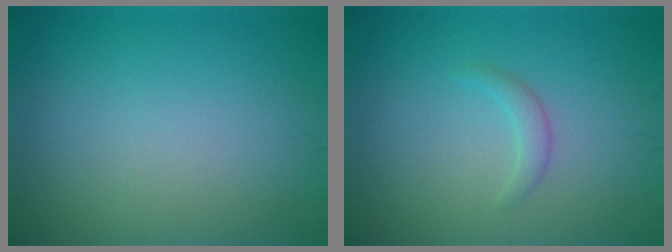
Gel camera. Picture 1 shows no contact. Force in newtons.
{"total": 1.2, "press": 1.2, "slide": 0.1}